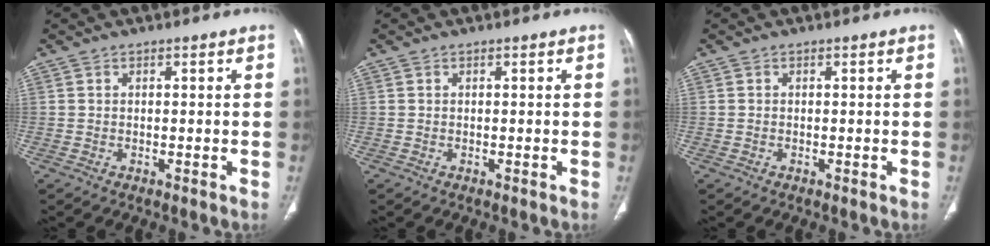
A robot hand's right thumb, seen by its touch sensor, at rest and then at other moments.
{"total": 0.0}
{"total": 0.0}